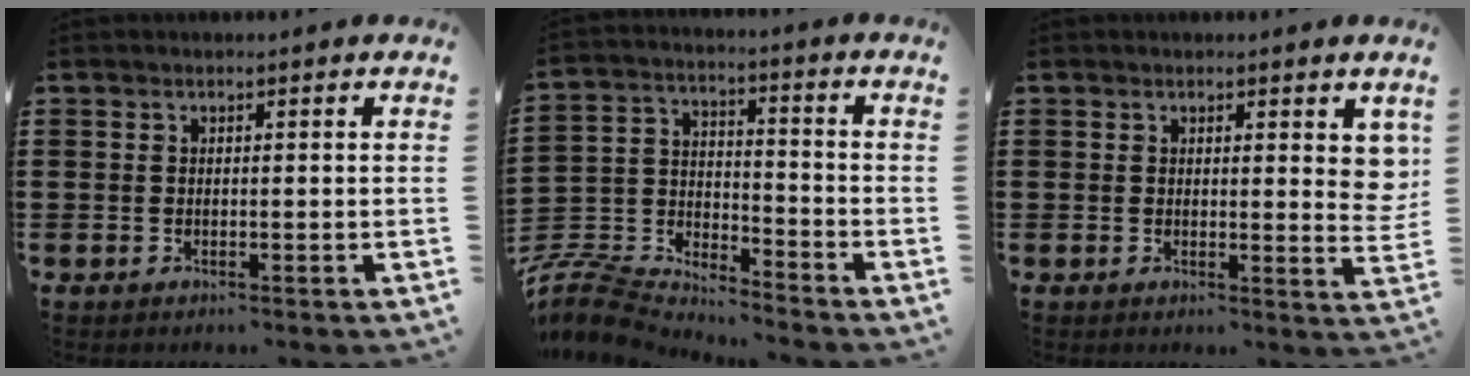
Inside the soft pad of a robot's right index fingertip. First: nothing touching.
{"total": 7.5, "force": [-7.4, 1.3, 0.9], "torque": [-0.049, -0.004, -0.157]}
{"total": 2.8, "force": [1.5, 1.0, 2.2], "torque": [-0.022, -0.004, 0.022]}